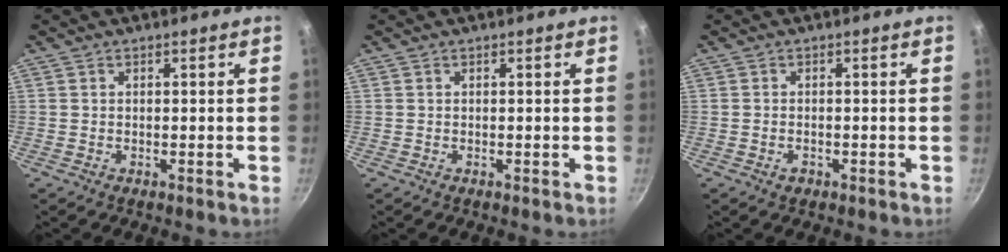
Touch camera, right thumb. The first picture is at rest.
{"total": 0.0}
{"total": 1.4, "force": [-0.7, 0.9, 0.8], "torque": [-0.014, 0.003, -0.011]}